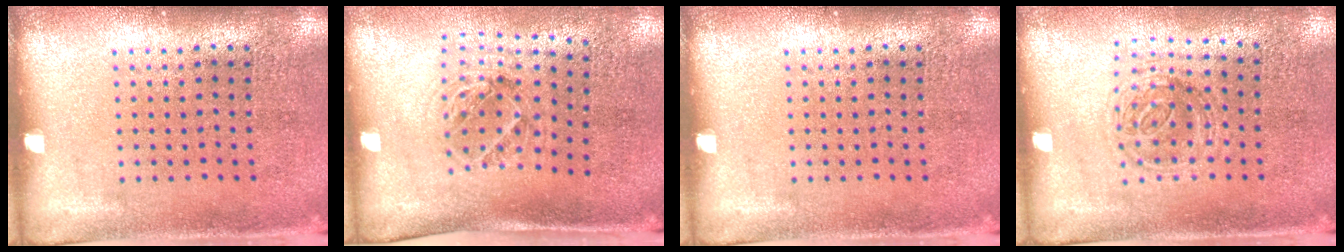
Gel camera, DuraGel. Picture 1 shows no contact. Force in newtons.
{"total": 1.1, "press": 1.1, "slide": 0.4}
{"total": 0.0}
{"total": 1.1, "press": 1.1, "slide": 0.3}